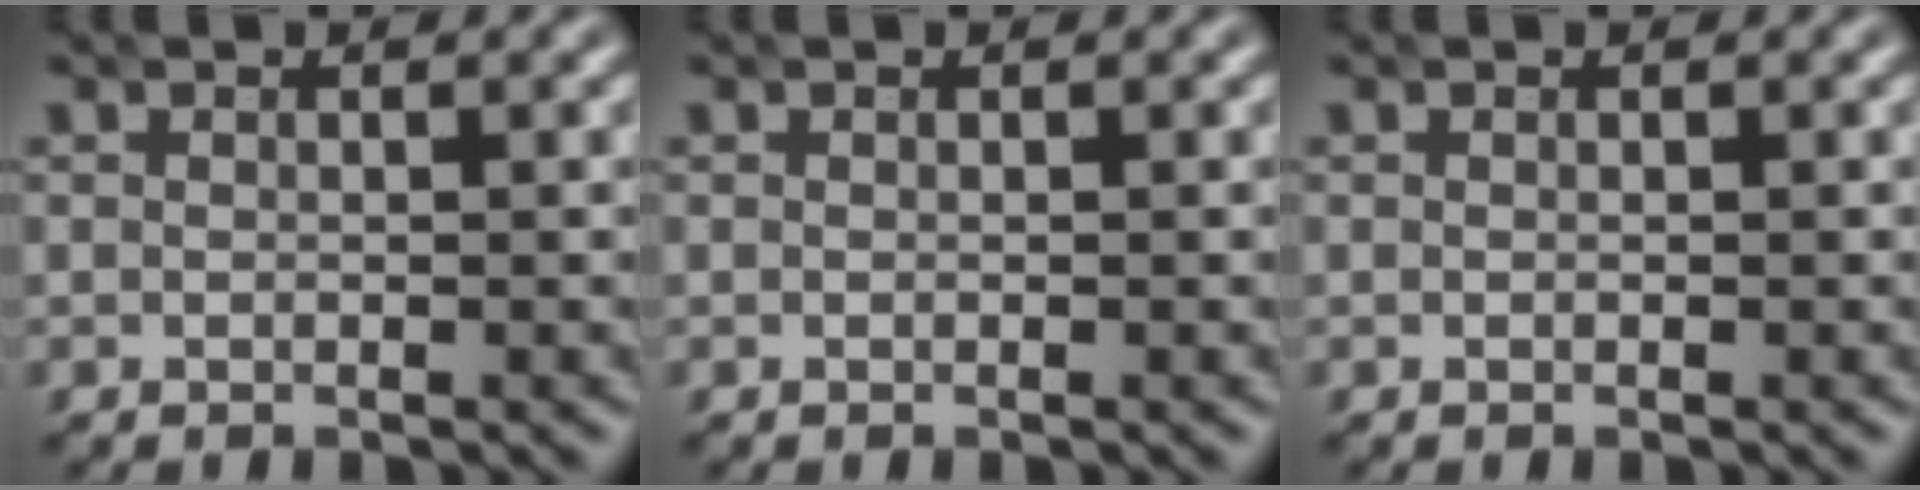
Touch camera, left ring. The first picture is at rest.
{"total": 0.0}
{"total": 0.0}